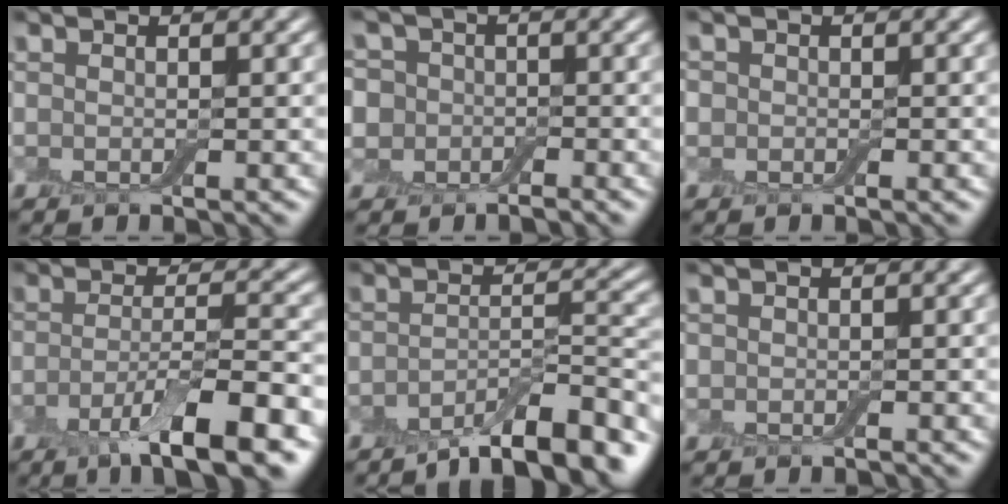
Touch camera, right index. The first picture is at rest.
{"total": 5.3, "force": [-0.4, 4.8, 2.3], "torque": [-0.048, 0.016, -0.049]}
{"total": 1.0, "force": [-0.2, 1.0, 0.2], "torque": [0.004, -0.003, -0.010]}
{"total": 7.4, "force": [-4.0, 1.3, 6.0], "torque": [-0.101, 0.000, -0.071]}
{"total": 8.2, "force": [-6.3, 2.0, 4.9], "torque": [-0.067, 0.002, -0.102]}
{"total": 0.6, "force": [-0.3, 0.5, 0.1], "torque": [0.002, -0.003, -0.007]}